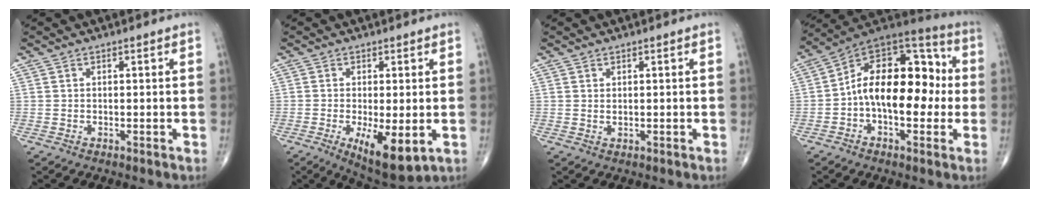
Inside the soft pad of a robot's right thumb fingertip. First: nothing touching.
{"total": 9.6, "force": [-2.6, 3.4, 8.6], "torque": [-0.135, -0.022, -0.033]}
{"total": 0.8, "force": [0.4, 0.3, 0.6], "torque": [-0.010, -0.002, 0.008]}
{"total": 19.6, "force": [-0.8, 11.0, 16.2], "torque": [-0.223, 0.046, -0.022]}